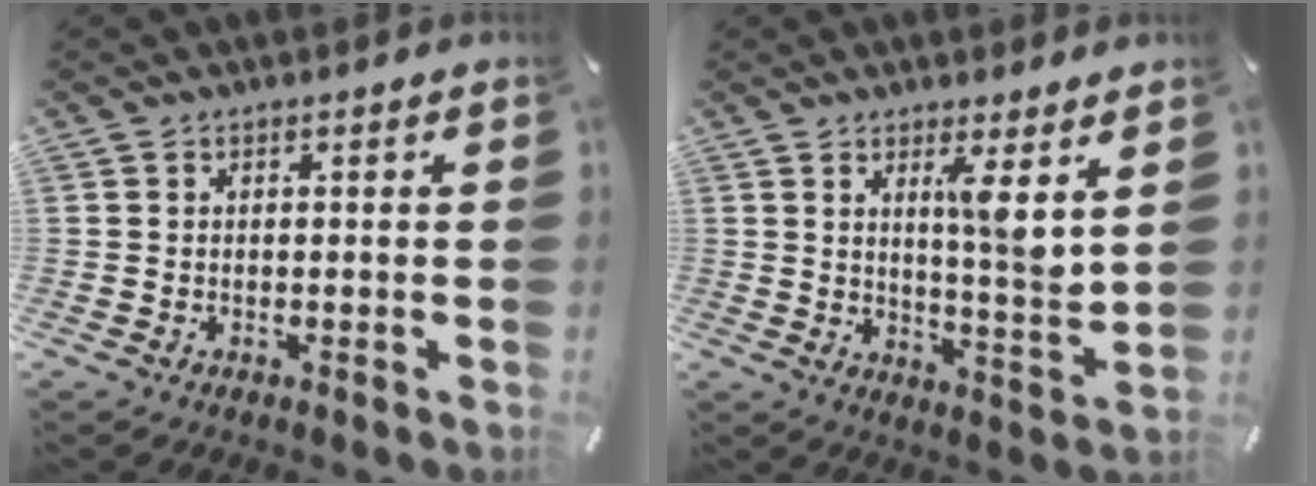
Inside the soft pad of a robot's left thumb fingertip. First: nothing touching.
{"total": 7.6, "force": [3.9, 0.6, 6.5], "torque": [-0.102, -0.036, 0.059]}